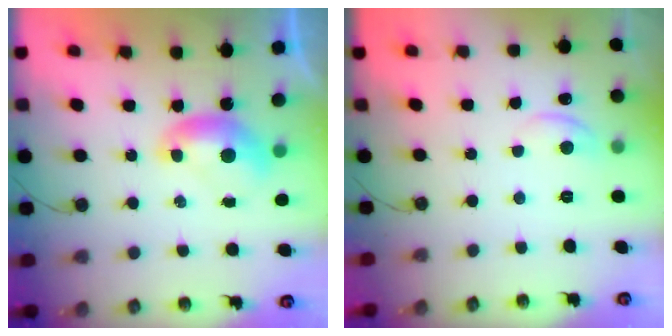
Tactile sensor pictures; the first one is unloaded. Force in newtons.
{"total": 2.6, "press": 2.6, "slide": 0.5}